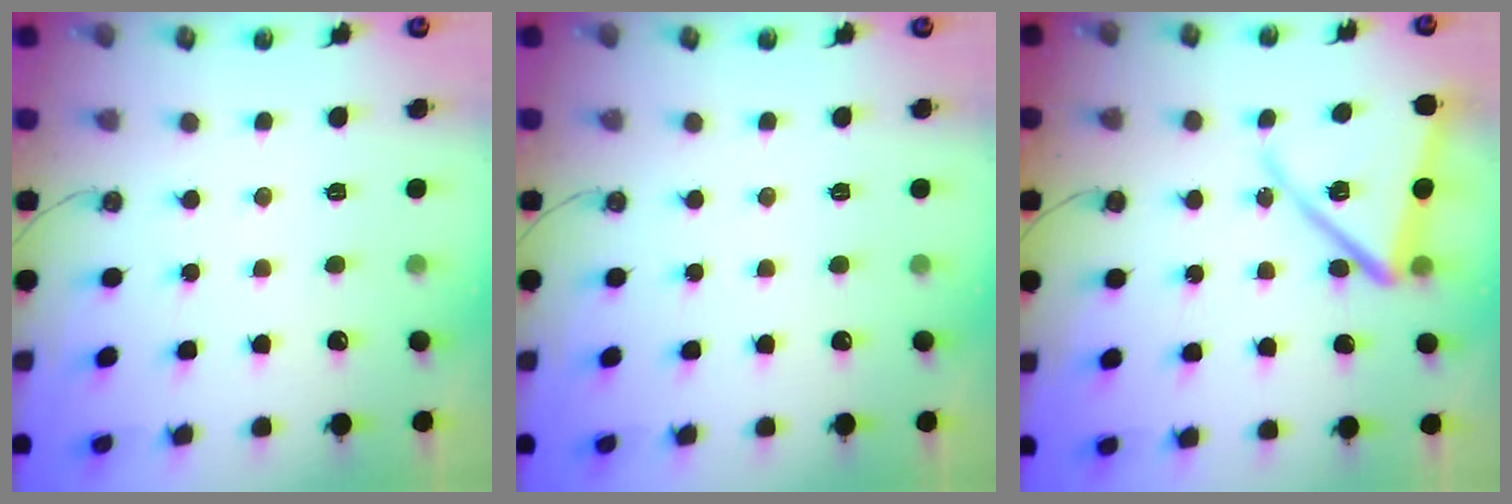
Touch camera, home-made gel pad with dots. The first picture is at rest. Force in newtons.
{"total": 0.0}
{"total": 15.6, "press": 15.5, "slide": 1.3}